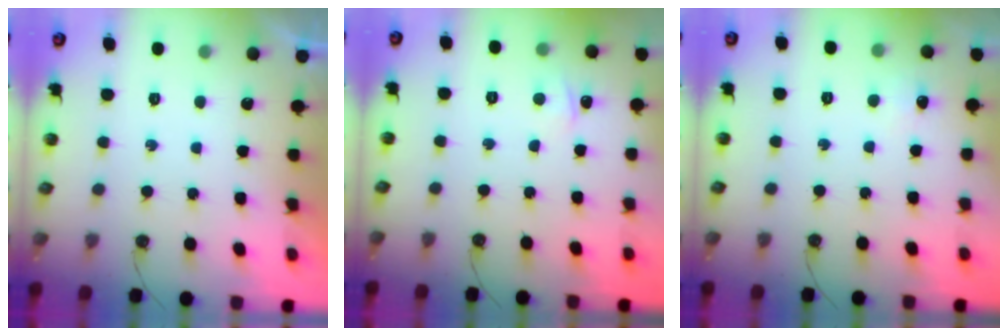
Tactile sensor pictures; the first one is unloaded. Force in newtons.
{"total": 2.4, "press": 2.4, "slide": 0.3}
{"total": 4.8, "press": 4.3, "slide": 2.0}